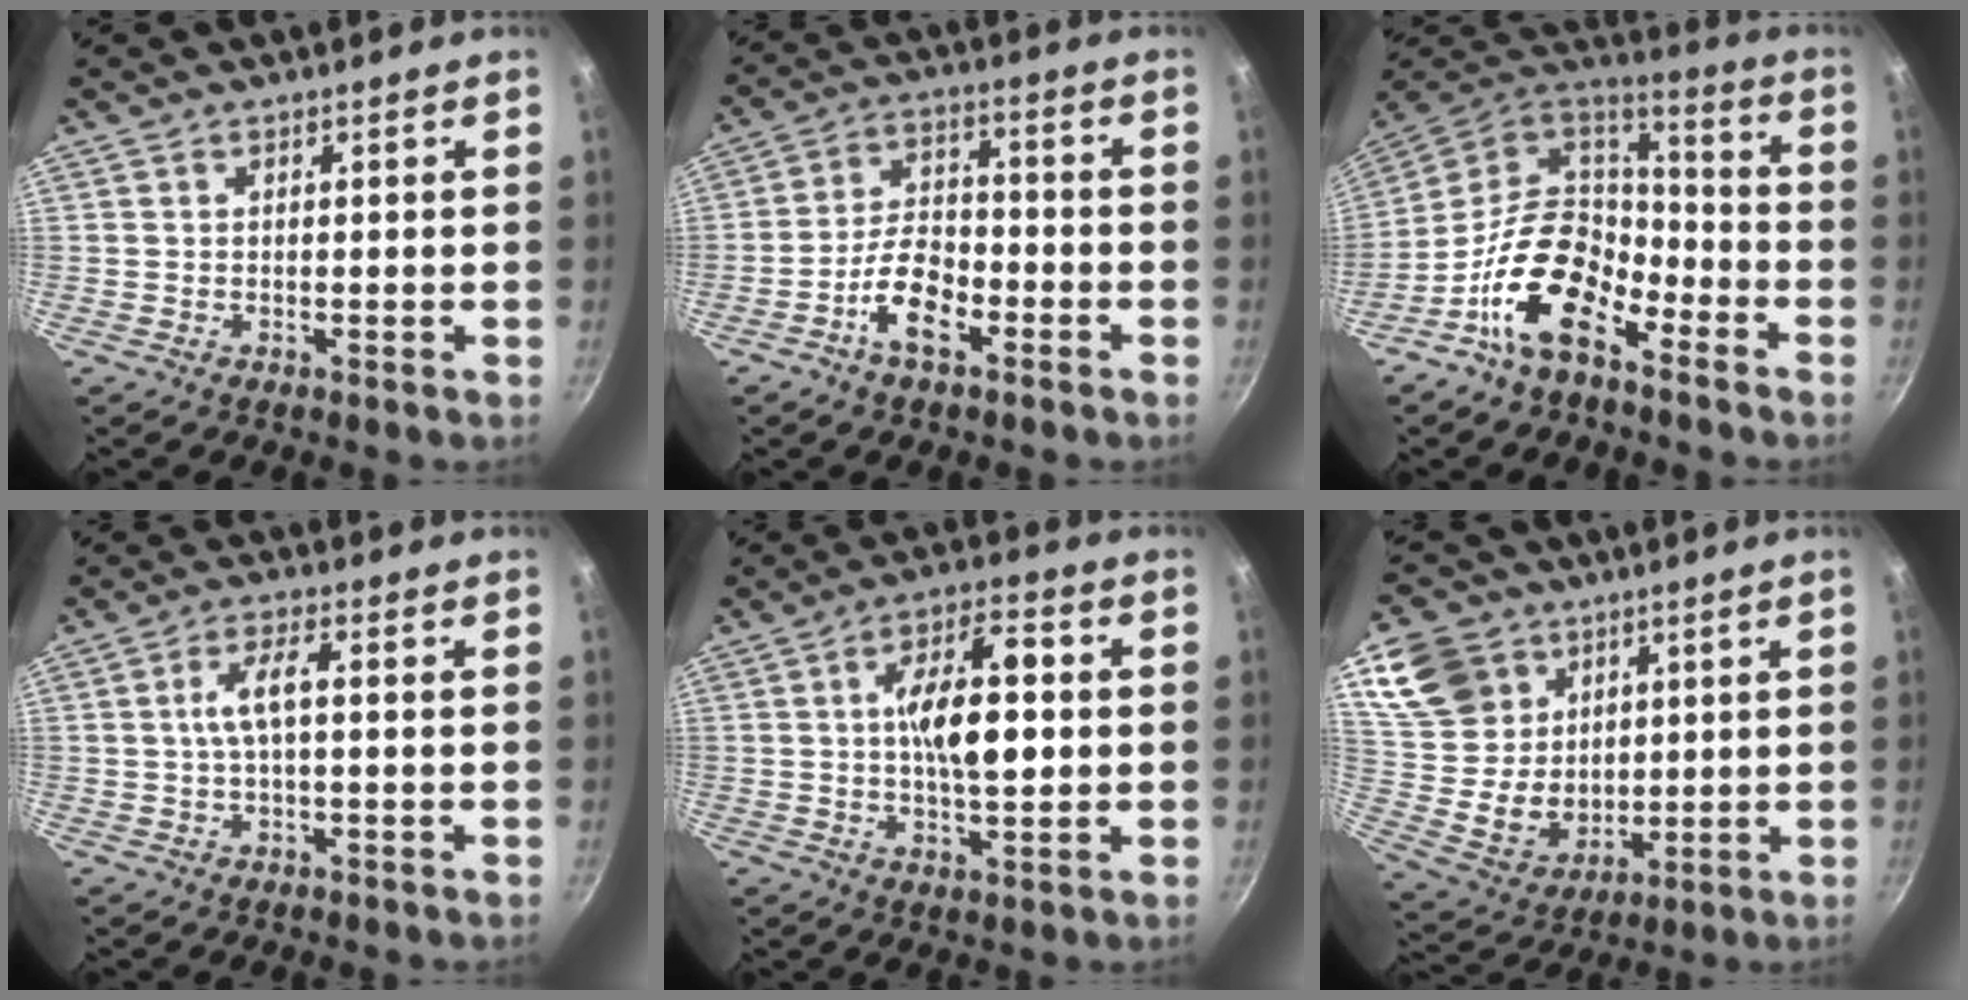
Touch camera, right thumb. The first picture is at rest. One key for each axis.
{"total": 8.9, "fx": -4.5, "fy": 4.4, "fz": 6.4, "tx": -0.104, "ty": 0.041, "tz": -0.085}
{"total": 17.6, "fx": -9.4, "fy": 10.0, "fz": 11.1, "tx": -0.174, "ty": 0.076, "tz": -0.188}
{"total": 5.1, "fx": 0.1, "fy": 1.5, "fz": 4.8, "tx": -0.102, "ty": 0.017, "tz": 0.000}
{"total": 12.5, "fx": 0.7, "fy": 5.3, "fz": 11.3, "tx": -0.162, "ty": 0.014, "tz": 0.005}
{"total": 17.9, "fx": 7.5, "fy": 14.5, "fz": 7.4, "tx": -0.113, "ty": -0.024, "tz": 0.160}